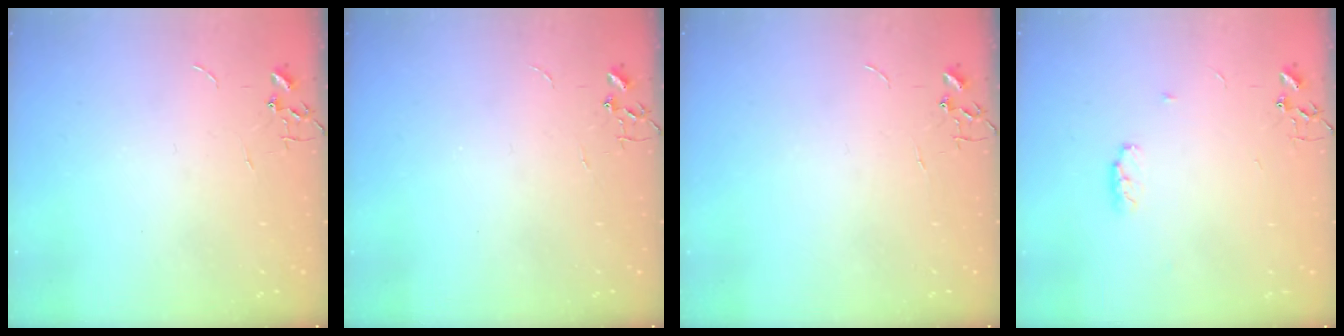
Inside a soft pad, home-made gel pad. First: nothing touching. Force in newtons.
{"total": 0.0}
{"total": 0.0}
{"total": 4.7, "press": 4.6, "slide": 0.7}